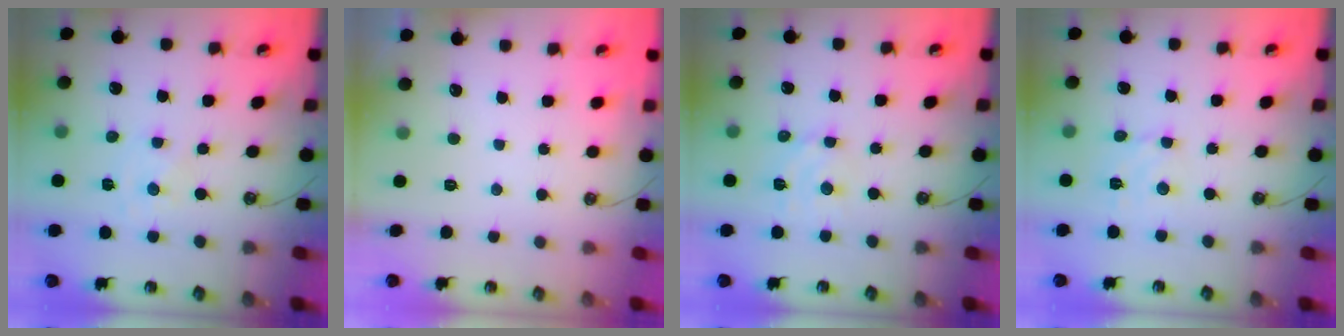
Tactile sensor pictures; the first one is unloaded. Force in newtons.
{"total": 0.0}
{"total": 4.3, "press": 4.3, "slide": 0.7}
{"total": 2.9, "press": 2.8, "slide": 0.3}